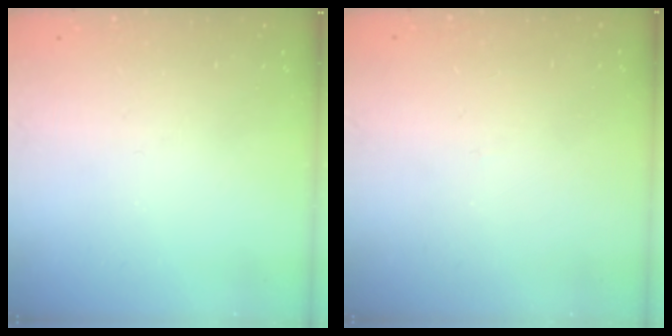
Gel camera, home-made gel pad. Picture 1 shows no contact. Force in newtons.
{"total": 2.7, "press": 2.7, "slide": 0.3}